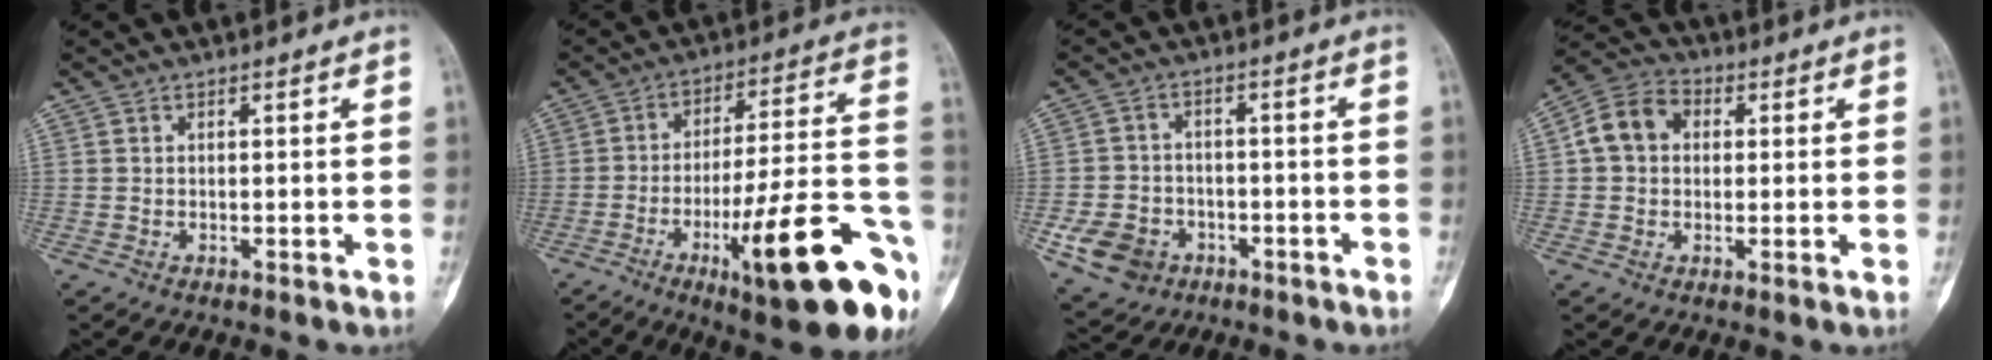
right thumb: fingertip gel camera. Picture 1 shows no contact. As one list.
[{"total": 23.7, "force": [-10.5, 4.9, 20.7], "torque": [-0.265, 0.049, -0.152]}, {"total": 8.5, "force": [-3.6, 6.8, 3.5], "torque": [-0.048, 0.024, -0.053]}, {"total": 8.3, "force": [1.2, 6.6, 4.8], "torque": [-0.076, 0.022, 0.012]}]